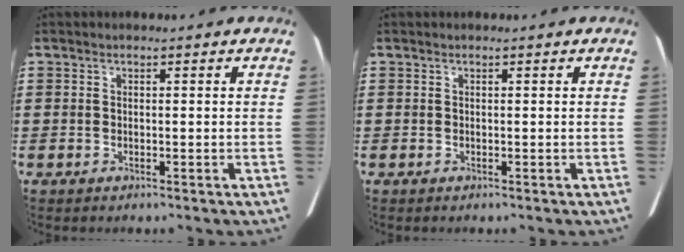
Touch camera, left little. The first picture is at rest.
{"total": 0.0}